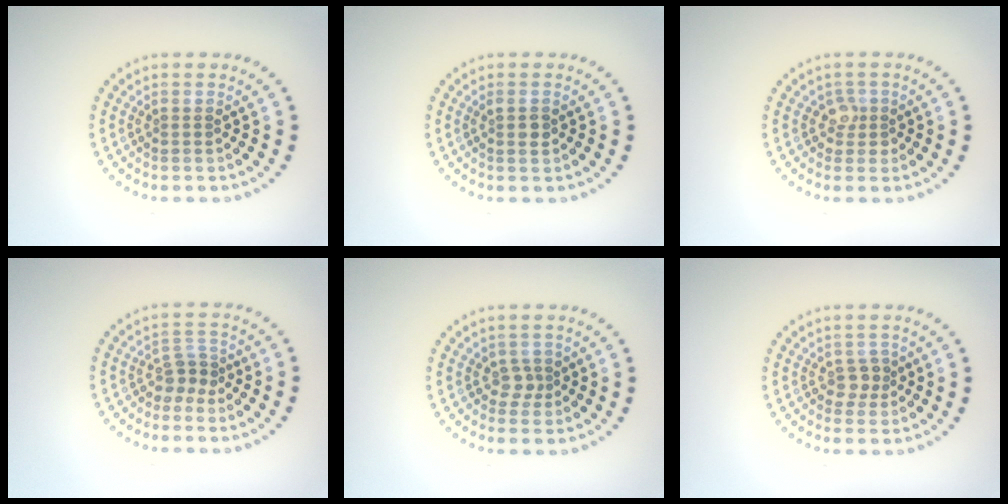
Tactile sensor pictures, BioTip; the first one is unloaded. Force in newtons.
{"total": 1.1, "press": 1.0, "slide": 0.4}
{"total": 1.6, "press": 1.4, "slide": 0.9}
{"total": 2.0, "press": 1.5, "slide": 1.3}
{"total": 1.4, "press": 1.2, "slide": 0.8}
{"total": 1.6, "press": 1.4, "slide": 0.8}